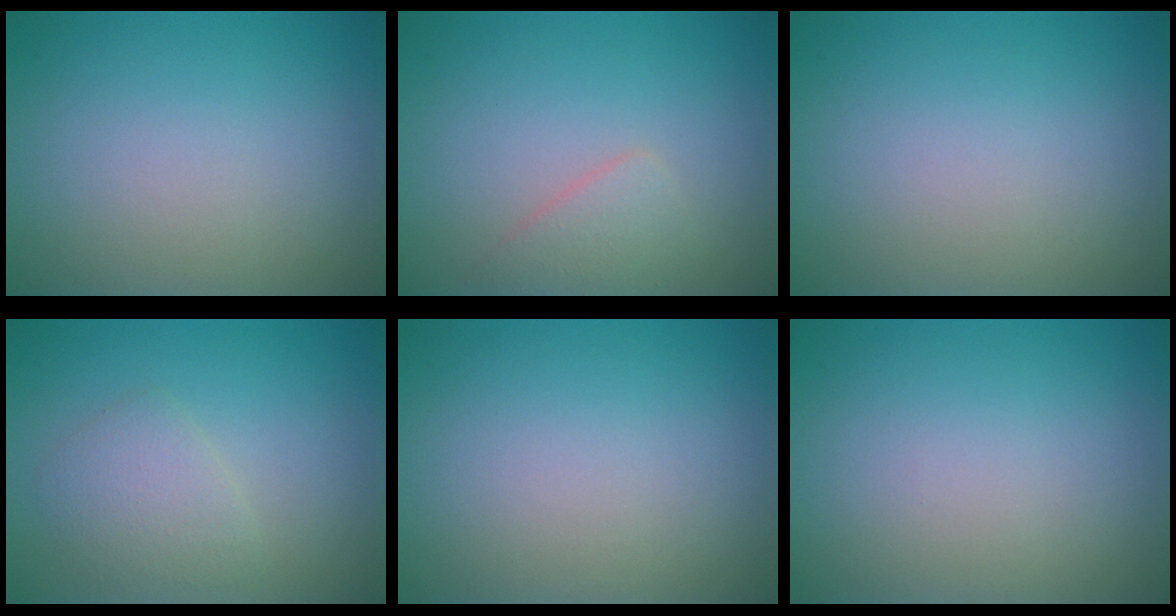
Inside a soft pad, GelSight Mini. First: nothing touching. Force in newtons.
{"total": 1.8, "press": 1.8, "slide": 0.1}
{"total": 0.0}
{"total": 2.4, "press": 2.4, "slide": 0.1}
{"total": 0.0}
{"total": 0.0}